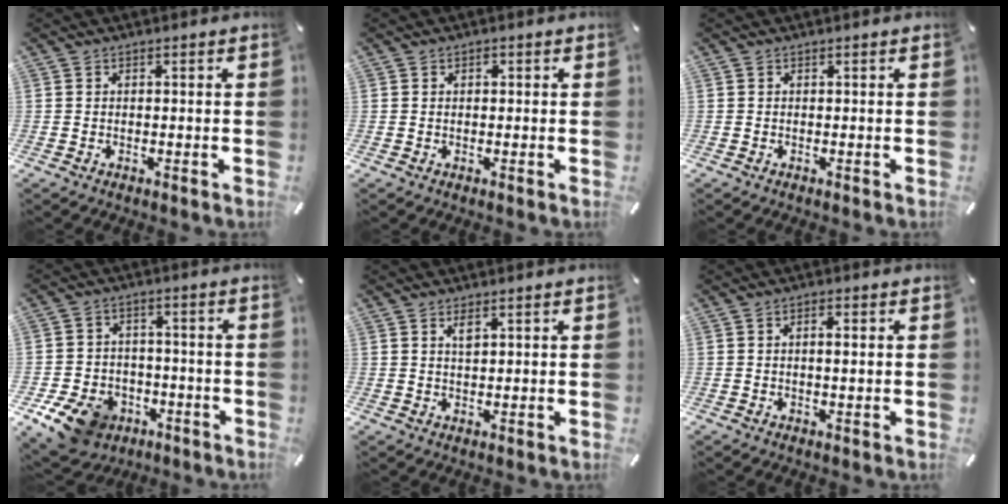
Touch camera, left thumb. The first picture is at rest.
{"total": 1.0, "force": [0.2, 0.7, 0.7], "torque": [-0.006, 0.001, 0.001]}
{"total": 0.0}
{"total": 11.0, "force": [-6.0, 7.8, 4.9], "torque": [-0.096, 0.040, -0.104]}
{"total": 2.3, "force": [1.3, 0.8, 1.7], "torque": [-0.037, 0.003, 0.022]}
{"total": 2.4, "force": [0.3, 0.9, 2.2], "torque": [-0.036, 0.001, 0.002]}